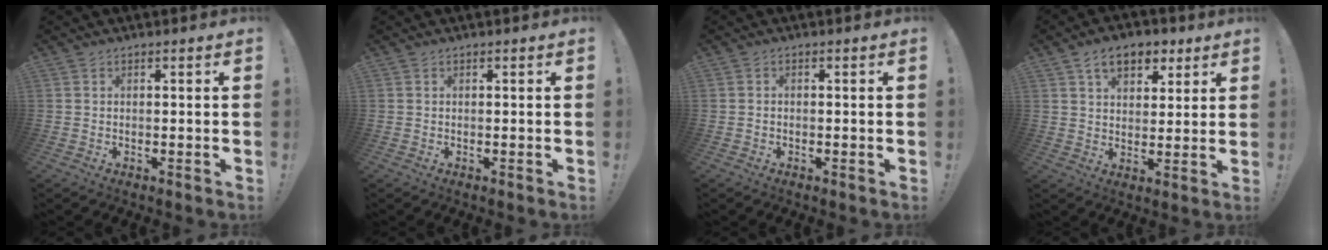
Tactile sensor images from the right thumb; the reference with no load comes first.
{"total": 0.0}
{"total": 0.8, "force": [-0.6, 0.4, 0.4], "torque": [-0.015, 0.003, -0.009]}
{"total": 10.0, "force": [5.3, 6.5, 5.4], "torque": [-0.076, -0.014, 0.099]}